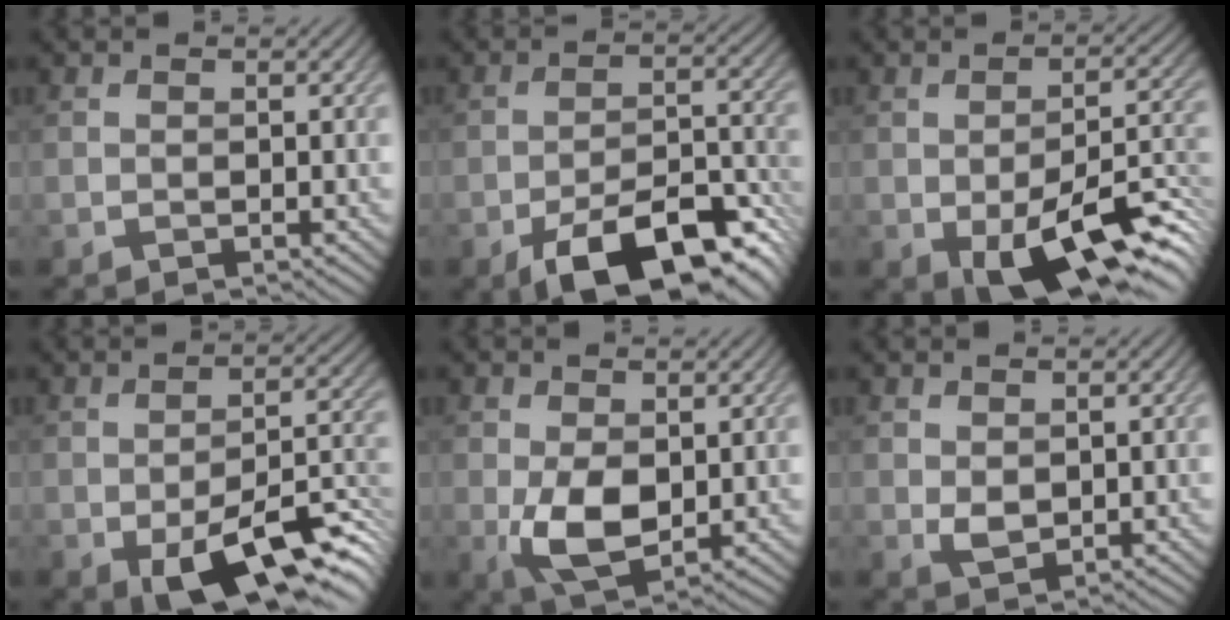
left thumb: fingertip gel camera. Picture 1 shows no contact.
{"total": 12.5, "force": [-7.8, 4.6, 8.6], "torque": [-0.134, -0.004, -0.129]}
{"total": 13.9, "force": [-5.8, 6.1, 11.1], "torque": [-0.170, -0.025, -0.082]}
{"total": 12.1, "force": [-5.7, 5.2, 9.4], "torque": [-0.150, -0.026, -0.078]}
{"total": 6.0, "force": [-0.2, 3.6, 4.8], "torque": [-0.105, -0.012, 0.003]}
{"total": 1.9, "force": [0.7, 1.3, 1.3], "torque": [-0.029, -0.005, 0.017]}